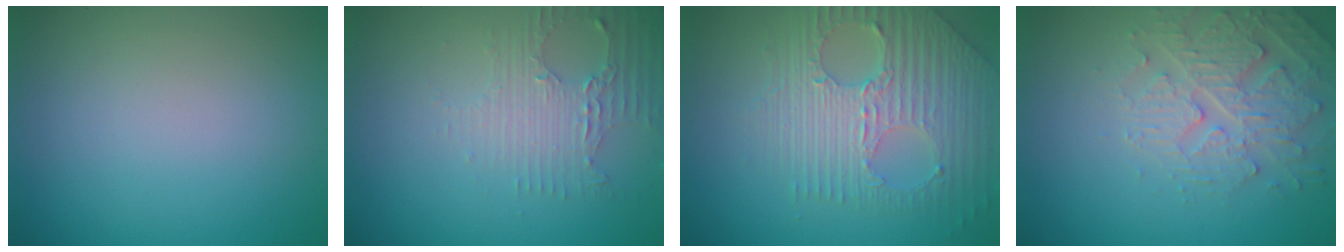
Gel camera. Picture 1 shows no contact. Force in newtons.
{"total": 3.0, "press": 2.5, "slide": 1.7}
{"total": 7.6, "press": 5.1, "slide": 5.6}
{"total": 4.2, "press": 4.1, "slide": 0.8}